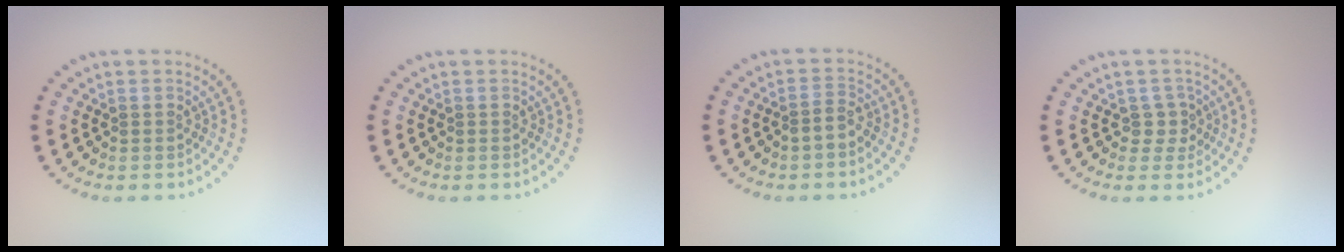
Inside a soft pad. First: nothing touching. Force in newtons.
{"total": 0.0}
{"total": 1.4, "press": 1.2, "slide": 0.8}
{"total": 1.7, "press": 1.3, "slide": 1.1}